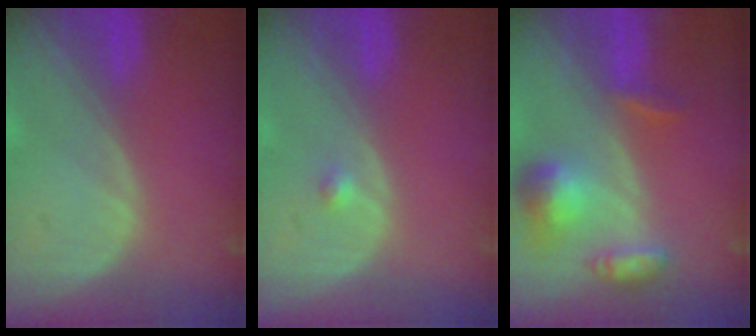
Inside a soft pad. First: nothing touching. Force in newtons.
{"total": 0.9, "press": 0.7, "slide": 0.6}
{"total": 7.1, "press": 6.6, "slide": 2.6}